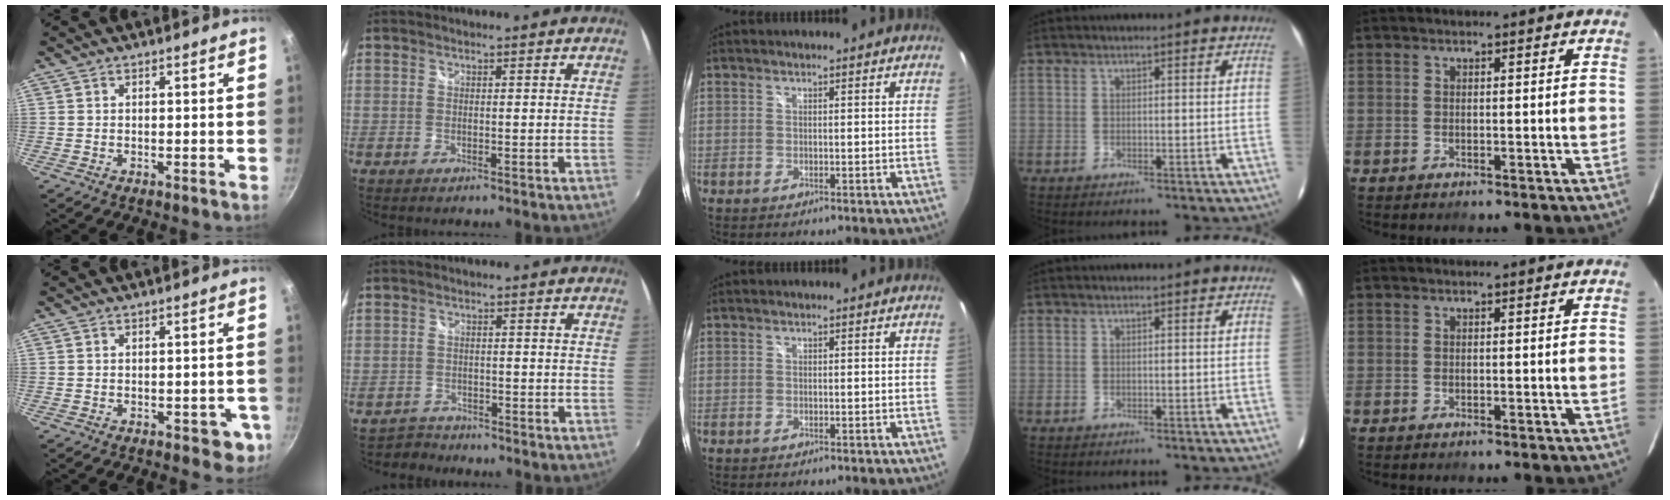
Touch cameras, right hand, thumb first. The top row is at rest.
{"thumb": {"total": 4.6, "force": [-1.5, 2.8, 3.3], "torque": [-0.013, 0.012, -0.012]}, "index": {"total": 2.6, "force": [-2.0, 1.5, -0.8], "torque": [0.009, 0.011, -0.037]}}